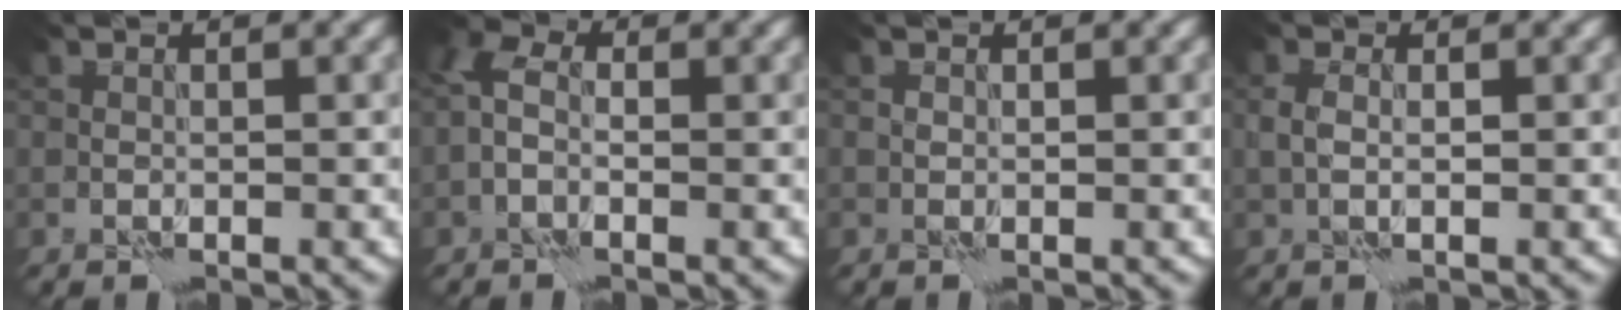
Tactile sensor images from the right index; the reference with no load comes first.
{"total": 2.3, "force": [-0.6, 1.5, 1.7], "torque": [-0.039, 0.010, -0.023]}
{"total": 0.0}
{"total": 1.4, "force": [0.2, 0.8, 1.2], "torque": [-0.029, 0.002, 0.002]}